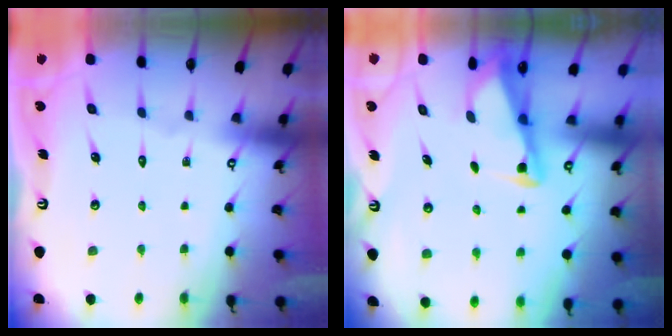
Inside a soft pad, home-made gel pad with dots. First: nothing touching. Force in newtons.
{"total": 2.7, "press": 2.7, "slide": 0.4}